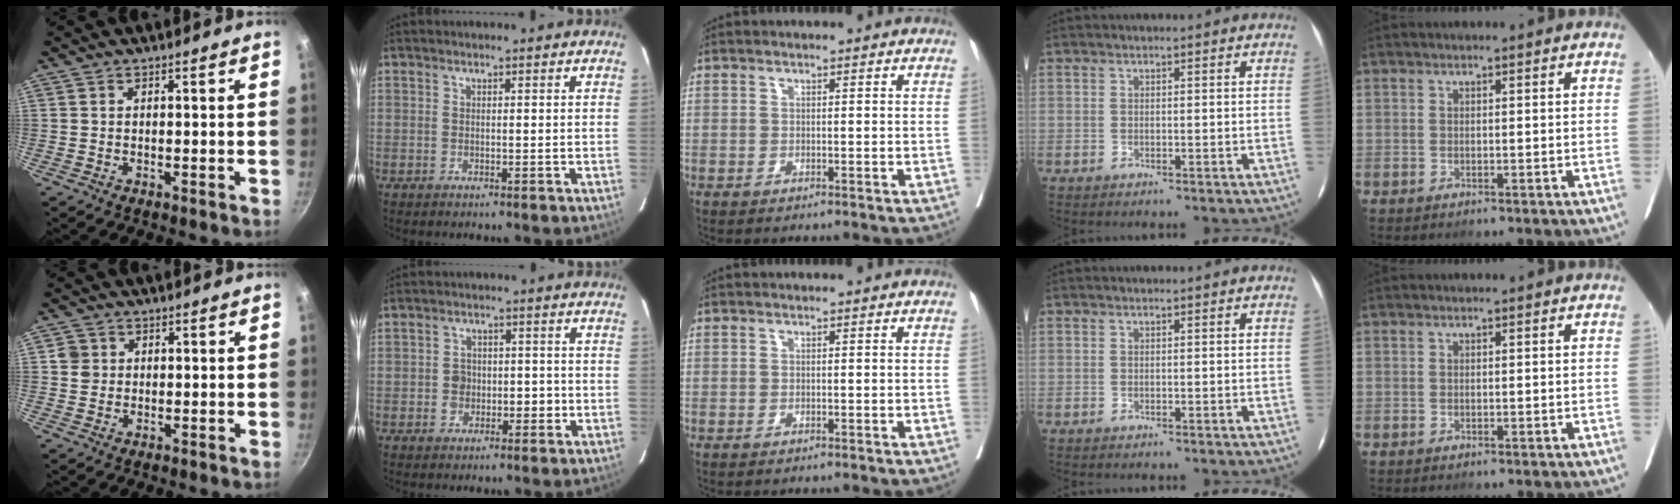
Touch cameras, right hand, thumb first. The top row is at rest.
{"thumb": {"total": 2.9, "force": [0.6, 2.7, 0.7], "torque": [0.001, 0.001, 0.009]}, "index": {"total": 4.3, "force": [-0.9, 3.2, 2.6], "torque": [-0.035, 0.015, -0.010]}}